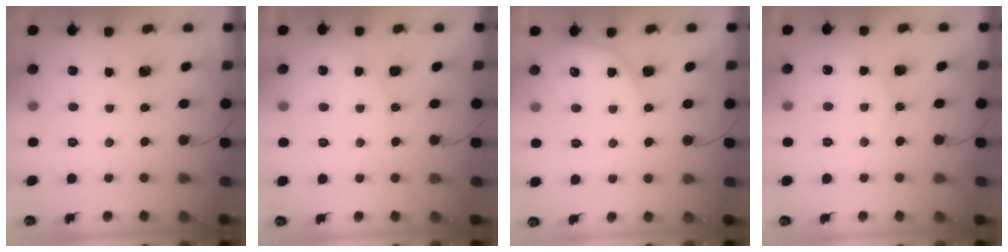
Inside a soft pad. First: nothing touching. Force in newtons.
{"total": 4.9, "press": 4.9, "slide": 0.6}
{"total": 5.8, "press": 5.8, "slide": 0.4}
{"total": 5.3, "press": 5.2, "slide": 0.5}